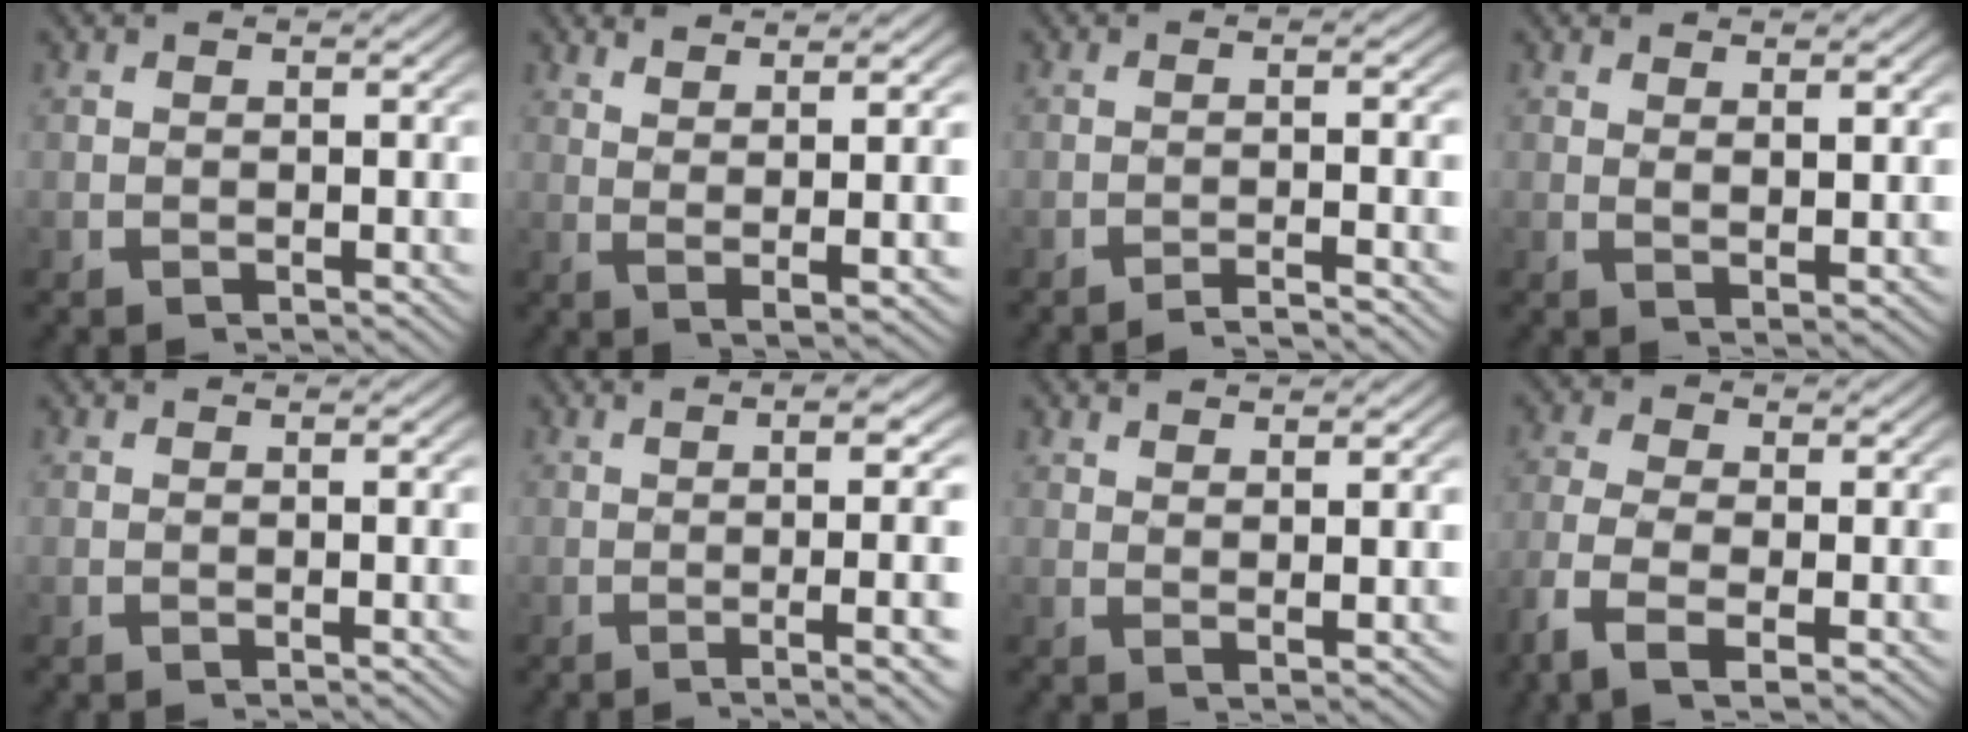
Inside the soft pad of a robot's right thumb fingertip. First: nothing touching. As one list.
[{"total": 5.5, "force": [2.2, 1.0, 4.9], "torque": [-0.081, -0.003, 0.047]}, {"total": 2.9, "force": [-2.1, 0.1, 1.9], "torque": [-0.033, 0.004, -0.039]}, {"total": 2.0, "force": [1.4, 0.1, 1.4], "torque": [-0.027, -0.007, 0.030]}, {"total": 0.7, "force": [0.1, -0.1, 0.6], "torque": [-0.010, 0.004, 0.001]}, {"total": 7.9, "force": [-1.1, 2.2, 7.5], "torque": [-0.104, 0.004, -0.015]}, {"total": 2.1, "force": [1.8, -0.1, 1.1], "torque": [-0.019, -0.004, 0.039]}, {"total": 4.9, "force": [-1.4, 2.3, 4.1], "torque": [-0.104, -0.017, -0.017]}]